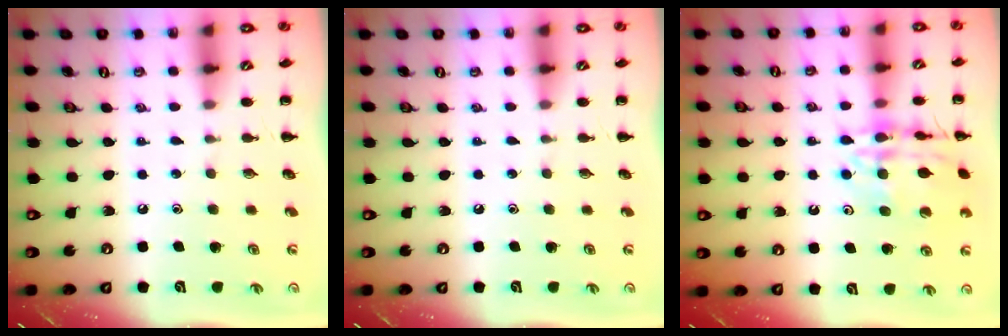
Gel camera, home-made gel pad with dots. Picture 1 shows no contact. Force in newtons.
{"total": 0.0}
{"total": 15.6, "press": 15.5, "slide": 1.3}